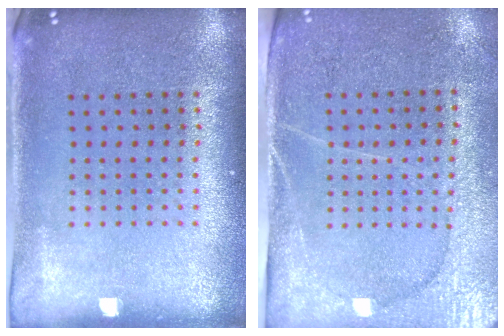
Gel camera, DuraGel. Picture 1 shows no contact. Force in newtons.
{"total": 3.0, "press": 2.8, "slide": 1.1}